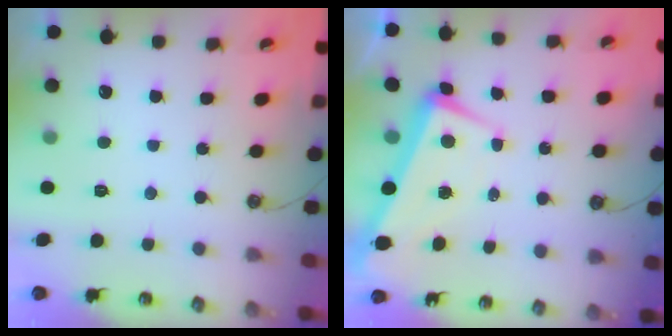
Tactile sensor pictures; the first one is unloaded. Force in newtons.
{"total": 0.9, "press": 0.0, "slide": 0.9}